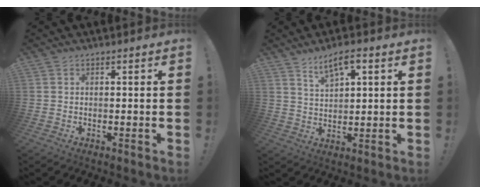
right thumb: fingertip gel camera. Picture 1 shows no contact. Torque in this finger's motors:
{"motor_torque": [-0.01, 0.03, 0.24, 0.38, 0.01]}